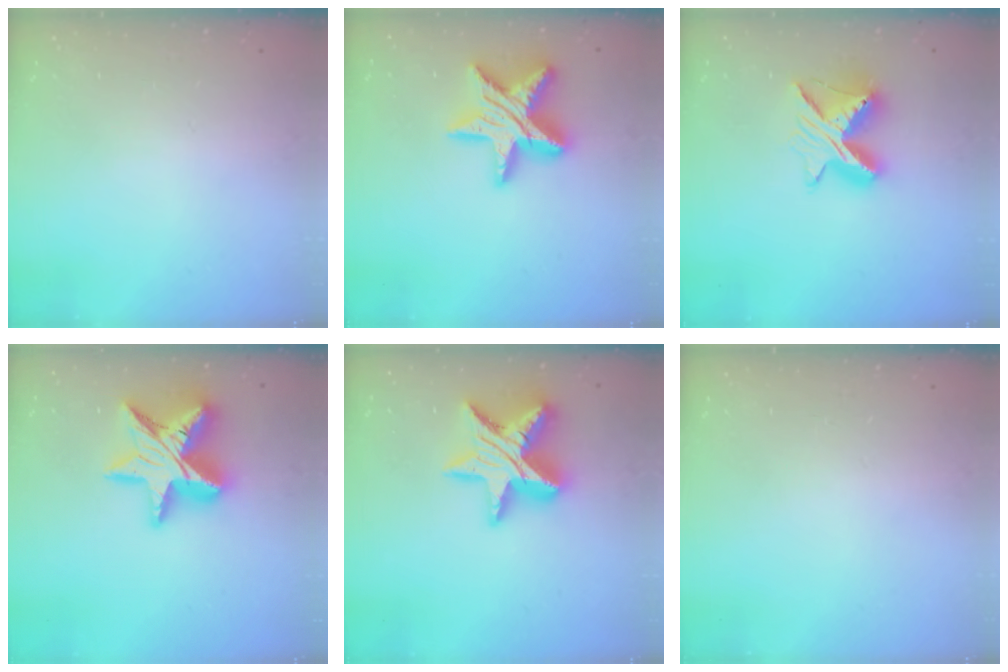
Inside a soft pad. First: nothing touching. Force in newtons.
{"total": 17.8, "press": 17.8, "slide": 1.2}
{"total": 9.8, "press": 9.8, "slide": 0.6}
{"total": 18.8, "press": 18.7, "slide": 1.4}
{"total": 17.9, "press": 17.9, "slide": 1.4}
{"total": 0.0}